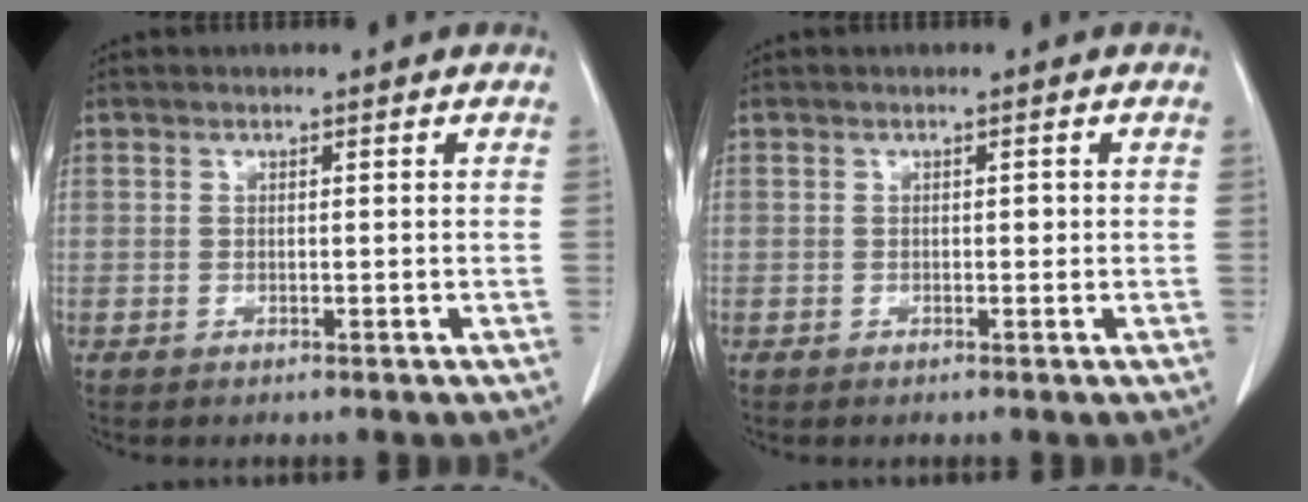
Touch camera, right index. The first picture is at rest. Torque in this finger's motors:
{"motor_torque": [0.07, 0.01, 0.01, 0.01]}